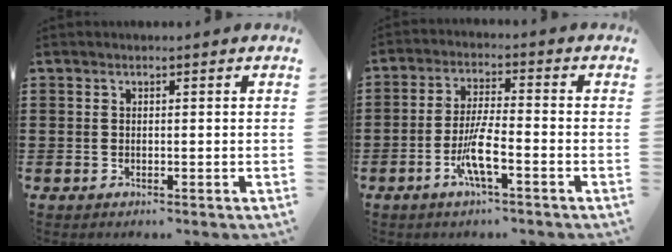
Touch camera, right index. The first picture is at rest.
{"total": 6.4, "force": [-3.0, 0.7, 5.6], "torque": [-0.128, -0.016, -0.061]}